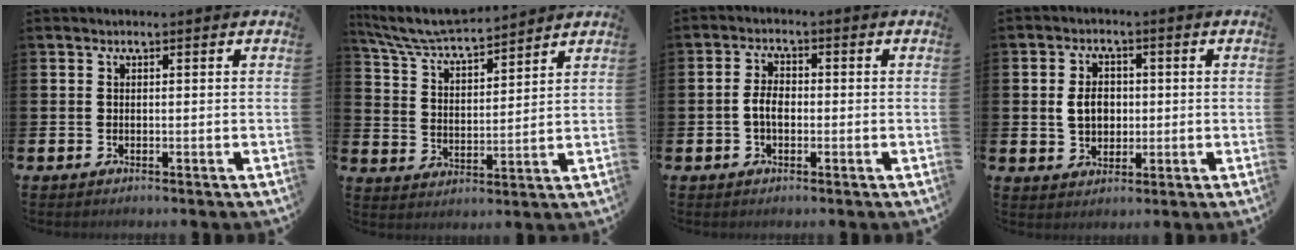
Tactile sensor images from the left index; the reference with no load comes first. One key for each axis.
{"total": 7.0, "fx": 6.6, "fy": 0.5, "fz": 2.1, "tx": -0.070, "ty": -0.040, "tz": 0.117}
{"total": 3.2, "fx": -0.5, "fy": 1.8, "fz": 2.6, "tx": -0.039, "ty": 0.003, "tz": -0.013}
{"total": 4.3, "fx": 0.3, "fy": 3.3, "fz": 2.7, "tx": -0.044, "ty": 0.007, "tz": -0.002}